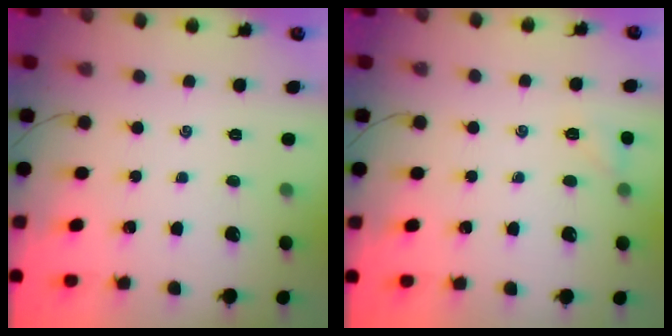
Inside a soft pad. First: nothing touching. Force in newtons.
{"total": 5.6, "press": 5.6, "slide": 1.0}